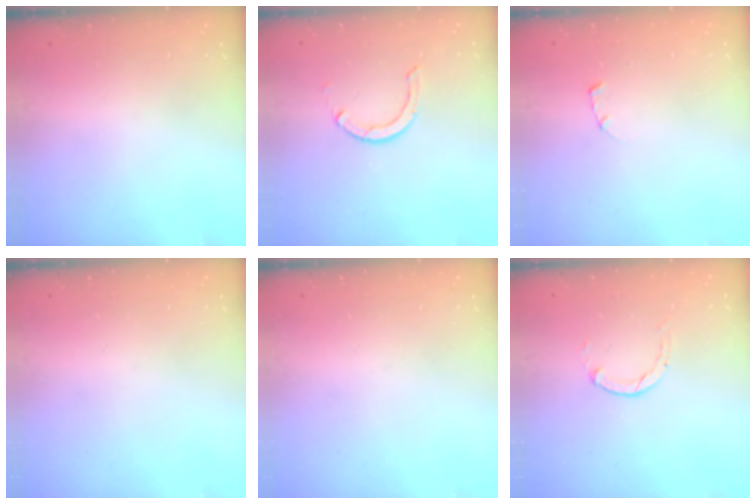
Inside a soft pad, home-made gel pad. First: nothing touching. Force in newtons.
{"total": 2.9, "press": 2.9, "slide": 0.4}
{"total": 1.7, "press": 1.7, "slide": 0.2}
{"total": 0.0}
{"total": 0.0}
{"total": 0.7, "press": 0.6, "slide": 0.2}